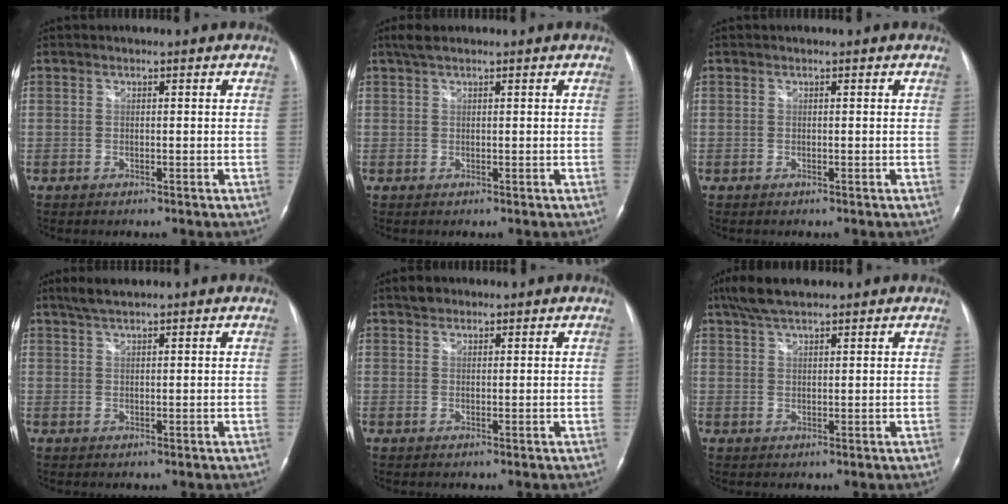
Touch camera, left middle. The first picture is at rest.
{"total": 2.0, "force": [1.5, 0.6, 1.2], "torque": [-0.026, 0.018, 0.030]}
{"total": 0.0}
{"total": 2.6, "force": [2.2, 0.1, 1.4], "torque": [-0.032, 0.007, 0.044]}
{"total": 1.6, "force": [1.2, 1.0, 0.3], "torque": [-0.006, 0.008, 0.019]}
{"total": 5.8, "force": [4.6, 1.4, 3.2], "torque": [-0.067, 0.022, 0.087]}